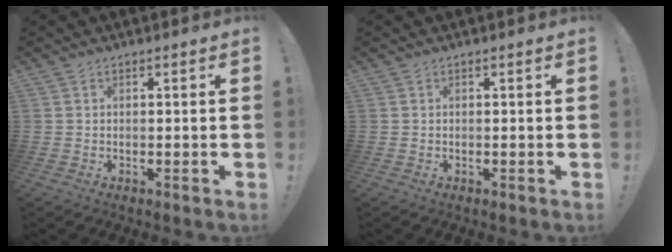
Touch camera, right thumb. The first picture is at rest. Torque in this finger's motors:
{"motor_torque": [-0.03, 0.02, -0.04, 0.04, 0.00]}